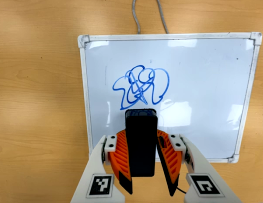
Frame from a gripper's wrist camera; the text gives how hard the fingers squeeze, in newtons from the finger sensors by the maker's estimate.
{"total": 8.0, "left": 7.4, "right": 8.6}